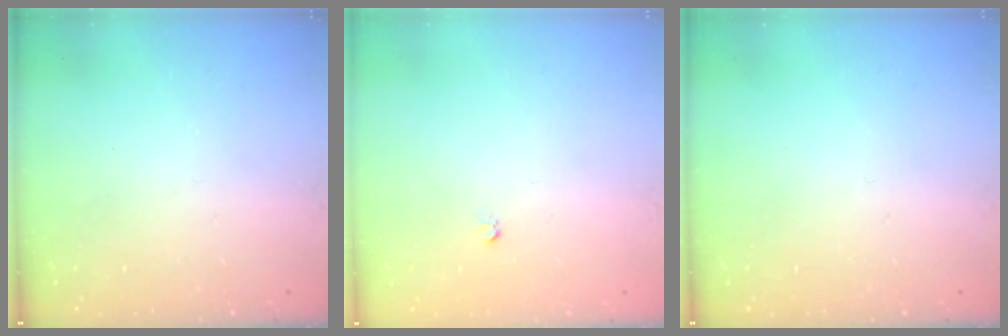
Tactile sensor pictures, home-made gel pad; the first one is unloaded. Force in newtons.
{"total": 2.5, "press": 2.5, "slide": 0.2}
{"total": 0.0}